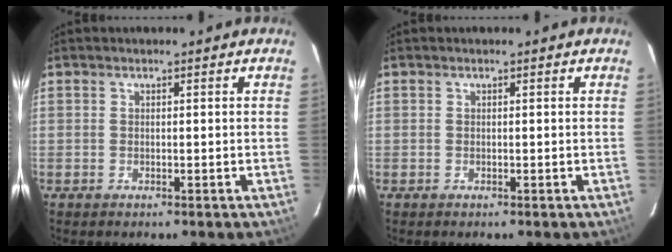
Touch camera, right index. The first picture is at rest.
{"total": 0.0}